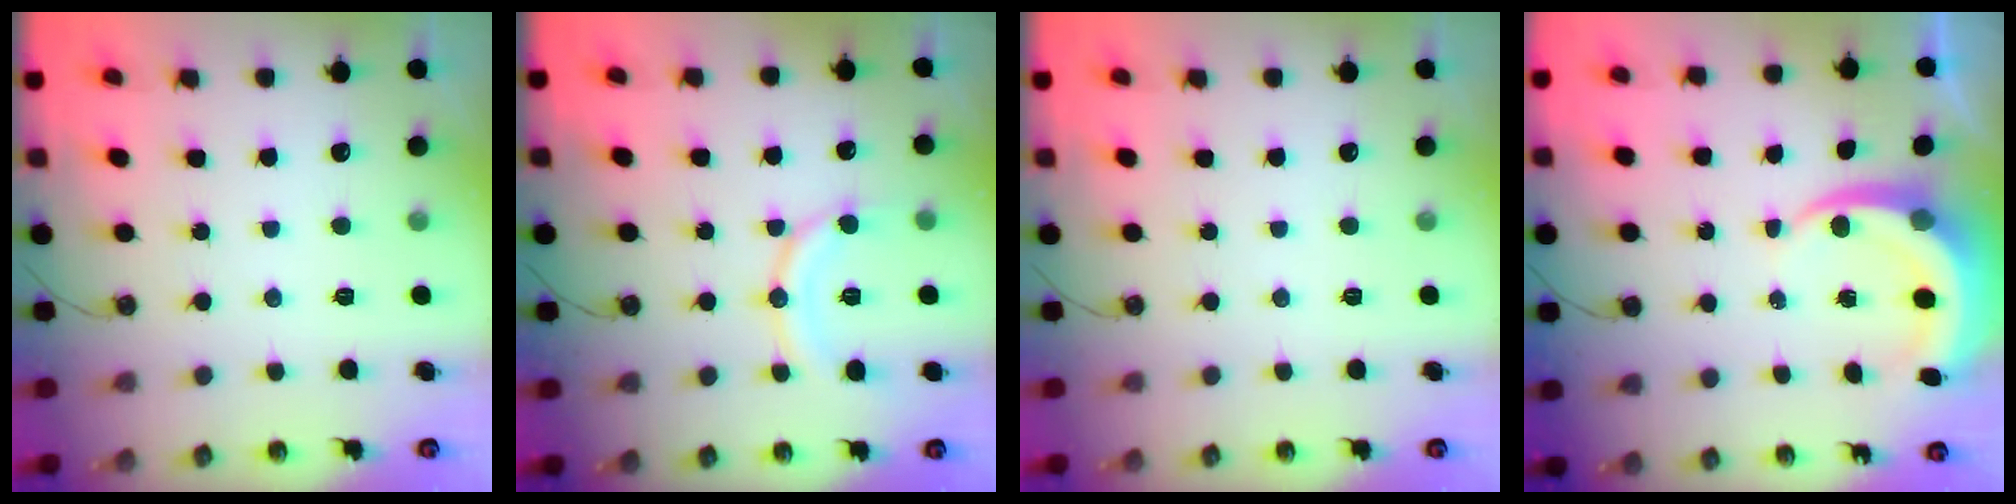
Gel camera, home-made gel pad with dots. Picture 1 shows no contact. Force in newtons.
{"total": 11.7, "press": 11.6, "slide": 1.2}
{"total": 0.0}
{"total": 6.3, "press": 6.3, "slide": 0.8}